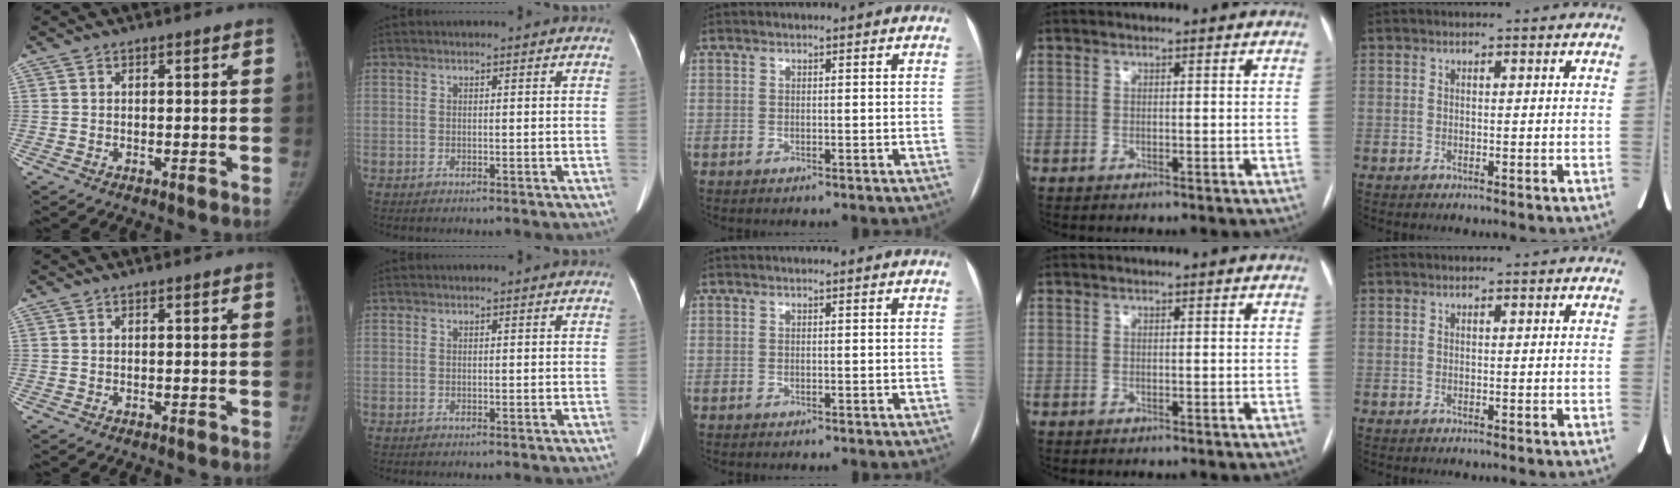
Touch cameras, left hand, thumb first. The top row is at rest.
{}